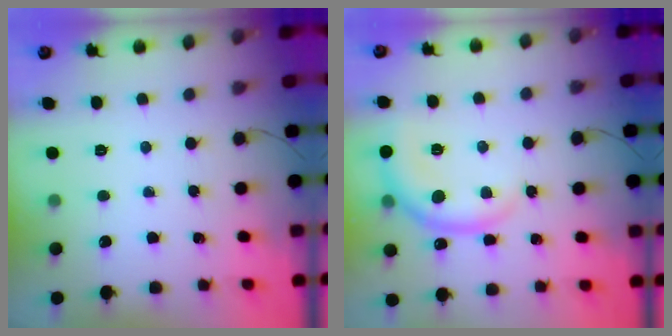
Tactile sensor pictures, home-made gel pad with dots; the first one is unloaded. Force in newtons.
{"total": 8.7, "press": 8.7, "slide": 0.5}